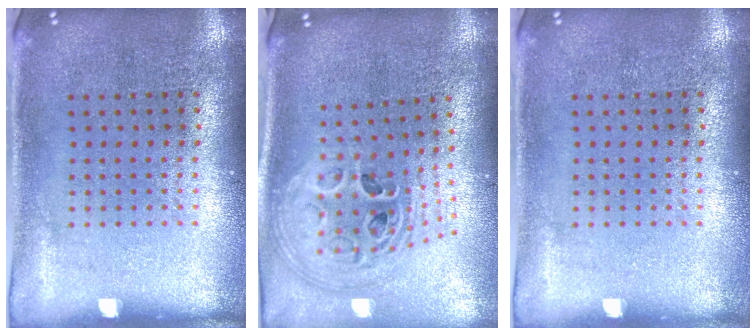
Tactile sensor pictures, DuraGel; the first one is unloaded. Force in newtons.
{"total": 2.7, "press": 2.0, "slide": 1.8}
{"total": 0.0}